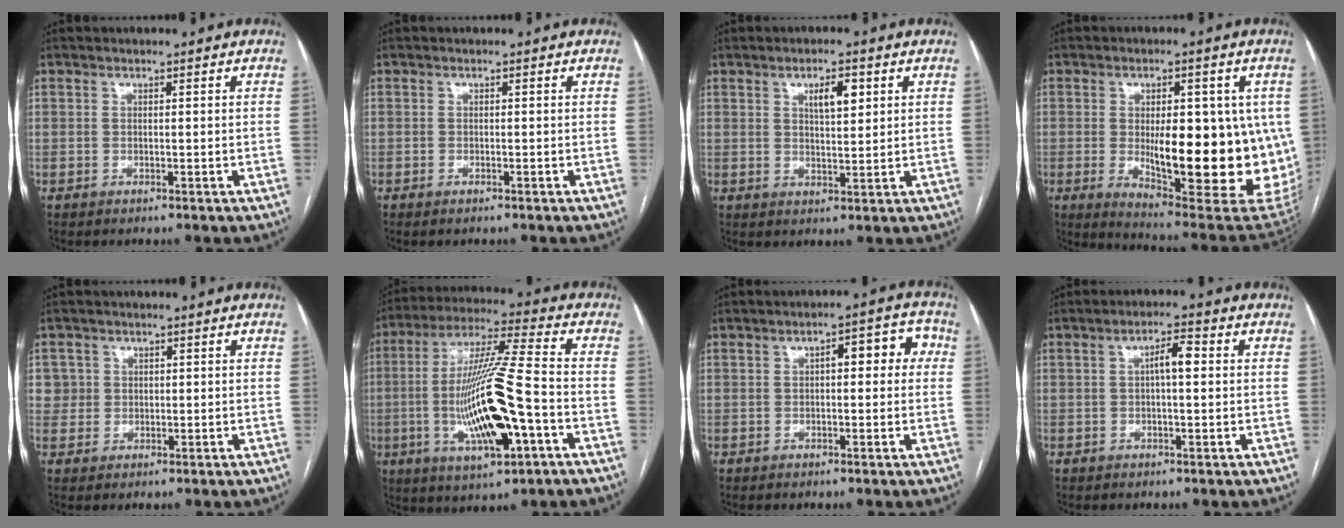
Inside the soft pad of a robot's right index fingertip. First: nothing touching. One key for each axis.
{"total": 0.6, "fx": -0.4, "fy": 0.1, "fz": 0.3, "tx": -0.009, "ty": -0.001, "tz": -0.005}
{"total": 4.4, "fx": 1.9, "fy": 1.4, "fz": 3.7, "tx": -0.062, "ty": 0.001, "tz": 0.033}
{"total": 20.6, "fx": -1.9, "fy": 6.2, "fz": 19.5, "tx": -0.196, "ty": -0.005, "tz": 0.001}
{"total": 2.8, "fx": 0.6, "fy": 2.8, "fz": -0.3, "tx": 0.024, "ty": 0.010, "tz": 0.007}
{"total": 18.0, "fx": -4.4, "fy": 2.2, "fz": 17.3, "tx": -0.345, "ty": -0.007, "tz": -0.072}
{"total": 5.9, "fx": 0.9, "fy": 2.4, "fz": 5.3, "tx": -0.062, "ty": 0.035, "tz": 0.007}
{"total": 3.5, "fx": 0.4, "fy": 0.9, "fz": 3.4, "tx": -0.057, "ty": 0.012, "tz": 0.004}